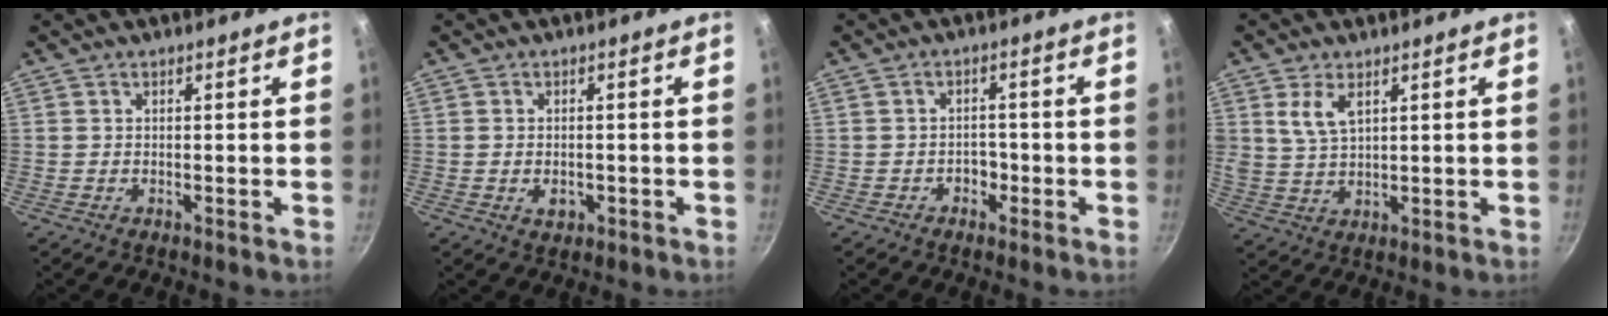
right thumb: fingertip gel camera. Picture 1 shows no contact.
{"total": 2.5, "force": [-0.8, 1.8, 1.6], "torque": [-0.021, 0.003, -0.009]}
{"total": 4.1, "force": [-1.8, 3.2, 1.9], "torque": [0.003, 0.022, -0.027]}
{"total": 5.8, "force": [2.6, 3.1, 4.1], "torque": [-0.075, -0.015, 0.057]}